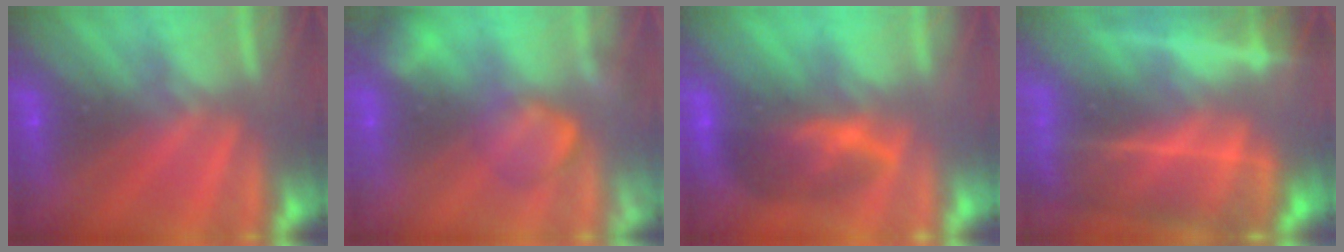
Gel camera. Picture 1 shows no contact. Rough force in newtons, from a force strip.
{"total": 2.4}
{"total": 5.9}
{"total": 5.8}